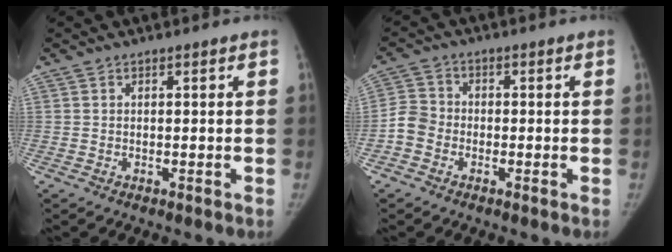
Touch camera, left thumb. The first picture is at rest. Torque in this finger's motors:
{"motor_torque": [-0.68, 0.69, -0.11, 0.02, 0.01]}